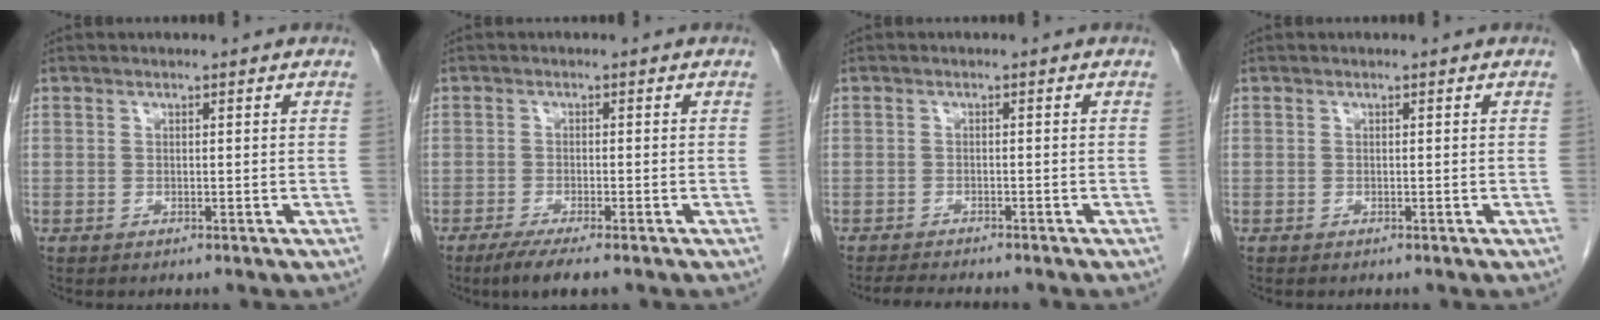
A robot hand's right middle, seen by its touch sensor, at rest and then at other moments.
{"total": 4.9, "force": [-3.5, 0.4, 3.4], "torque": [-0.061, -0.015, -0.056]}
{"total": 4.8, "force": [-4.3, 0.5, 2.1], "torque": [-0.030, -0.011, -0.065]}
{"total": 0.0}